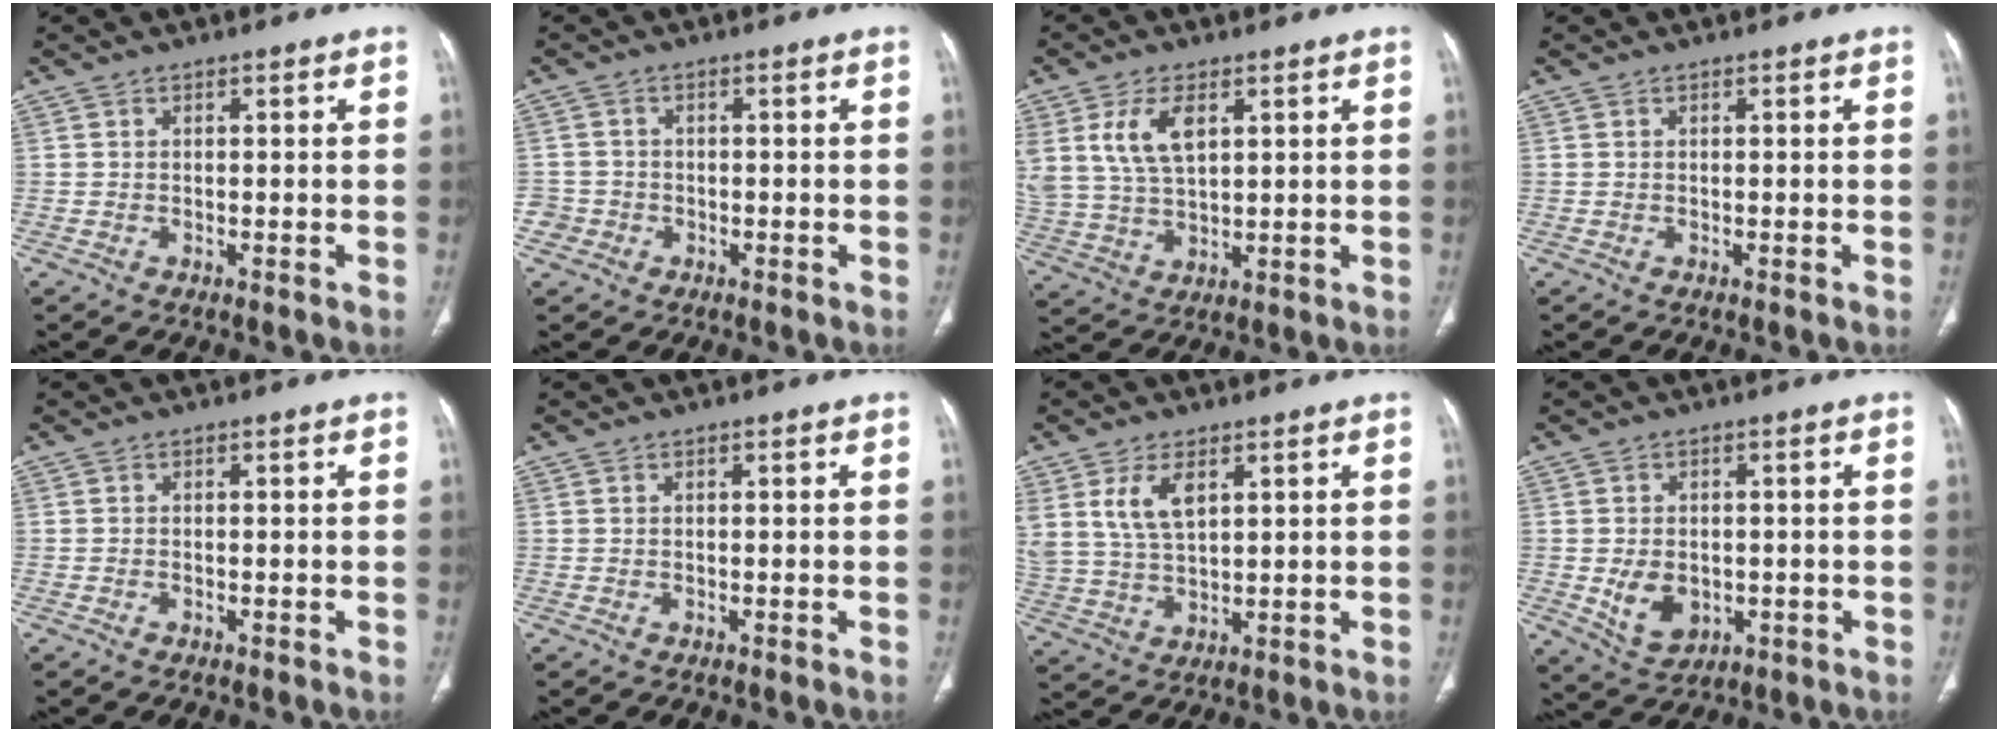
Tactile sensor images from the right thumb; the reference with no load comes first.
{"total": 2.6, "force": [-1.0, 2.4, -0.2], "torque": [0.016, 0.012, -0.023]}
{"total": 10.2, "force": [4.0, 5.4, 7.7], "torque": [-0.158, -0.008, 0.086]}
{"total": 0.0}
{"total": 0.0}
{"total": 0.0}
{"total": 8.4, "force": [3.7, 4.3, 6.1], "torque": [-0.122, -0.011, 0.083]}
{"total": 6.7, "force": [-1.1, 4.9, 4.5], "torque": [-0.059, -0.004, -0.001]}